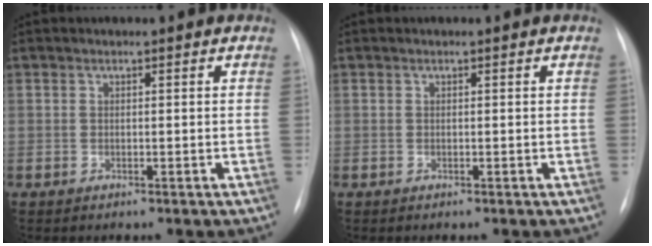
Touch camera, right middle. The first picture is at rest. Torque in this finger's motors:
{"motor_torque": [0.33, -0.41, 0.04, 0.02]}